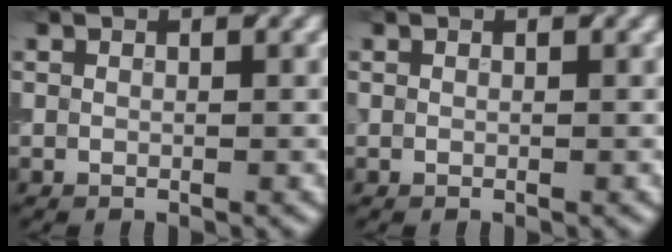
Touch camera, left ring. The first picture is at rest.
{"total": 0.0}